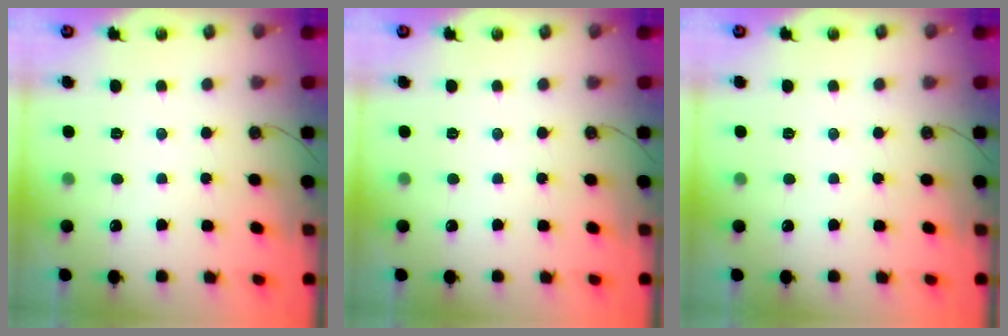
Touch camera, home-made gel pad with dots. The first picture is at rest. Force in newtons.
{"total": 0.0}
{"total": 0.0}